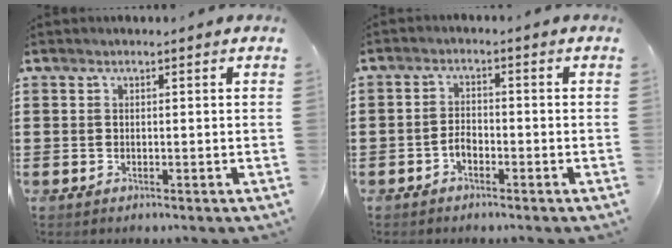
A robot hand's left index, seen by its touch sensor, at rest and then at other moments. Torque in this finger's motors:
{"motor_torque": [0.45, 0.50, 0.22, 0.06]}